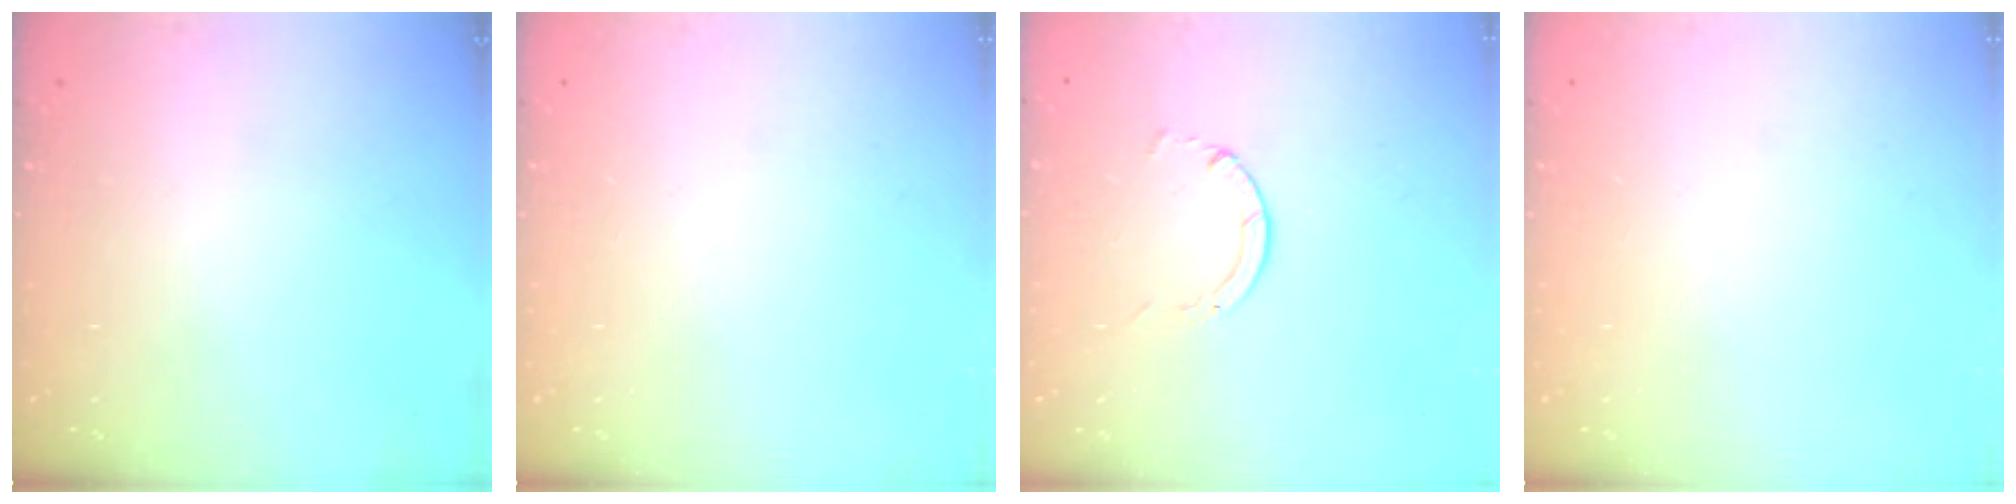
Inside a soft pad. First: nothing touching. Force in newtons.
{"total": 0.0}
{"total": 1.3, "press": 1.3, "slide": 0.2}
{"total": 0.0}